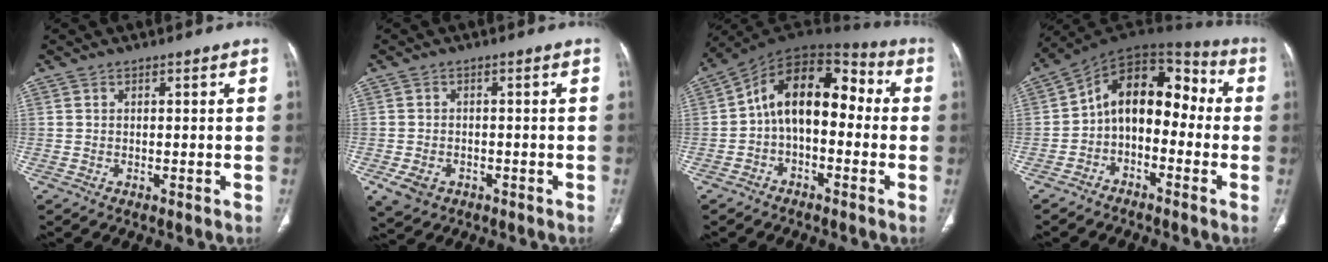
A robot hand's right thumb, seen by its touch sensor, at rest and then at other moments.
{"total": 4.6, "force": [-2.0, 3.4, 2.2], "torque": [-0.044, 0.004, -0.026]}
{"total": 14.0, "force": [-0.7, 8.6, 11.0], "torque": [-0.143, 0.056, -0.026]}
{"total": 13.1, "force": [-2.0, 8.7, 9.6], "torque": [-0.113, 0.072, -0.048]}